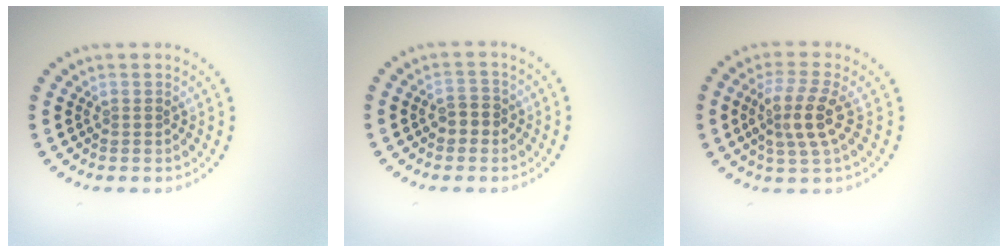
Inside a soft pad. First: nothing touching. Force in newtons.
{"total": 1.9, "press": 1.7, "slide": 0.7}
{"total": 3.7, "press": 3.3, "slide": 1.7}